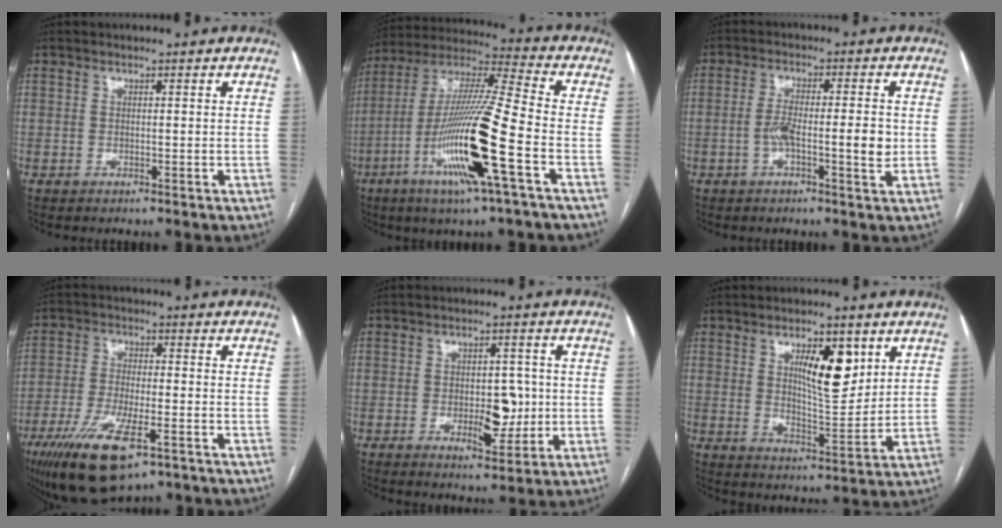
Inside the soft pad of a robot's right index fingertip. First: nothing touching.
{"total": 18.7, "force": [-6.6, -0.1, 17.5], "torque": [-0.356, -0.019, -0.129]}
{"total": 6.7, "force": [-1.1, 1.2, 6.5], "torque": [-0.115, 0.006, -0.020]}
{"total": 12.7, "force": [-7.2, 3.4, 9.9], "torque": [-0.190, -0.022, -0.119]}
{"total": 6.4, "force": [-0.8, 2.9, 5.6], "torque": [-0.076, 0.002, -0.004]}
{"total": 9.3, "force": [3.9, 2.8, 7.9], "torque": [-0.128, -0.003, 0.070]}